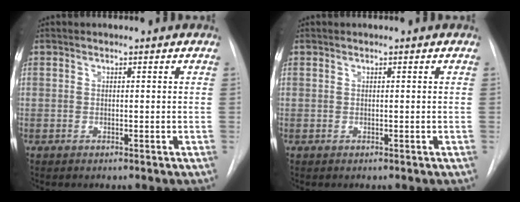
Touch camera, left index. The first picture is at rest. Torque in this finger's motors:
{"motor_torque": [0.06, -0.07, 0.01, 0.00]}